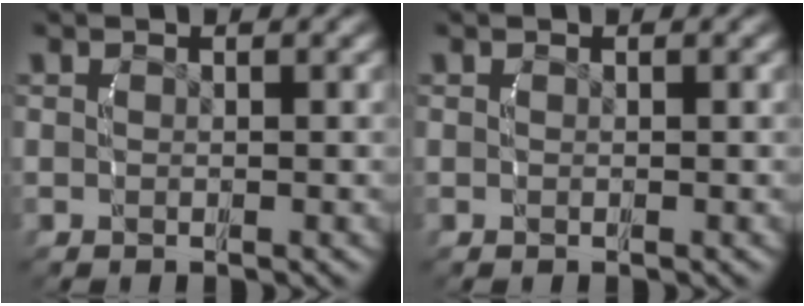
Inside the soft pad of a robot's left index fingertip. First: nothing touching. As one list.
[{"total": 0.0}]